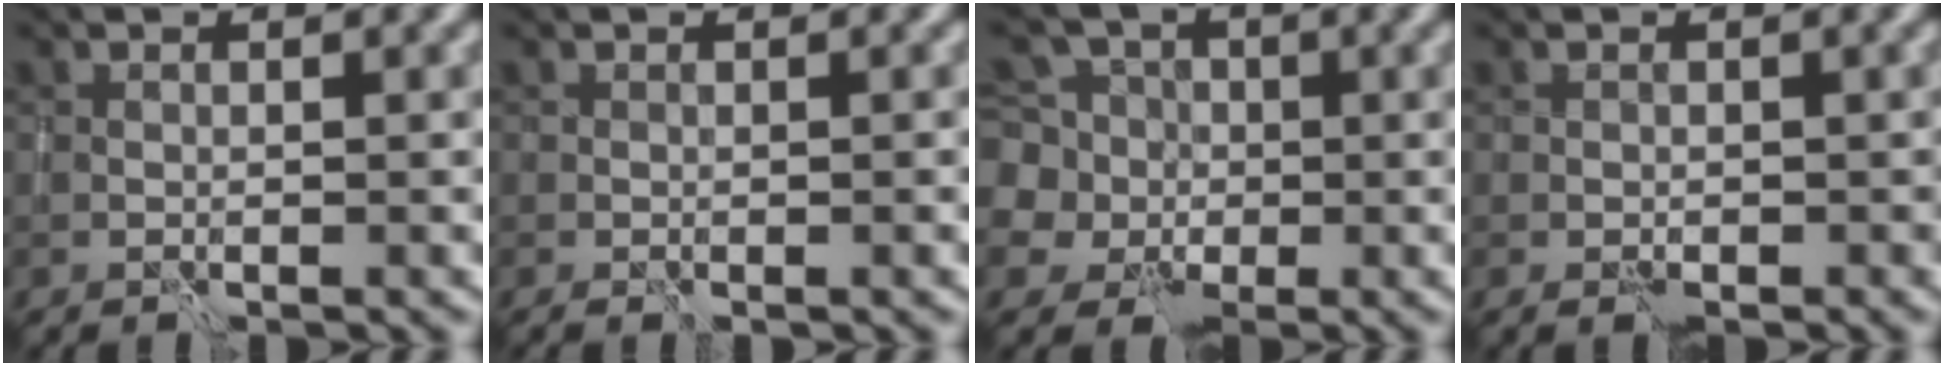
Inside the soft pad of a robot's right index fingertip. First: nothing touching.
{"total": 0.7, "force": [-0.3, 0.2, 0.6], "torque": [-0.002, 0.005, -0.001]}
{"total": 8.4, "force": [0.8, 8.0, 2.6], "torque": [-0.063, 0.025, -0.032]}
{"total": 1.2, "force": [-0.6, 0.8, 0.8], "torque": [-0.008, 0.001, -0.008]}